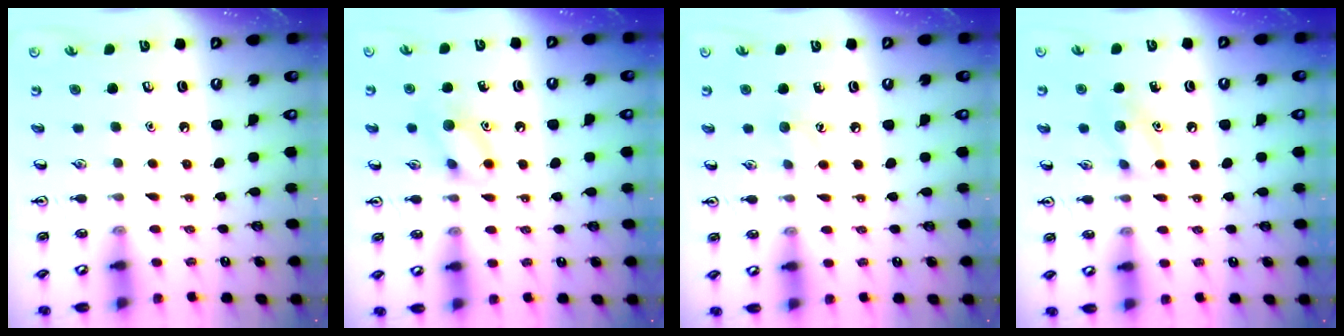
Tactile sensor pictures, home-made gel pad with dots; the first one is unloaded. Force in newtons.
{"total": 9.6, "press": 9.6, "slide": 0.7}
{"total": 5.2, "press": 5.0, "slide": 1.6}
{"total": 7.9, "press": 7.8, "slide": 0.9}